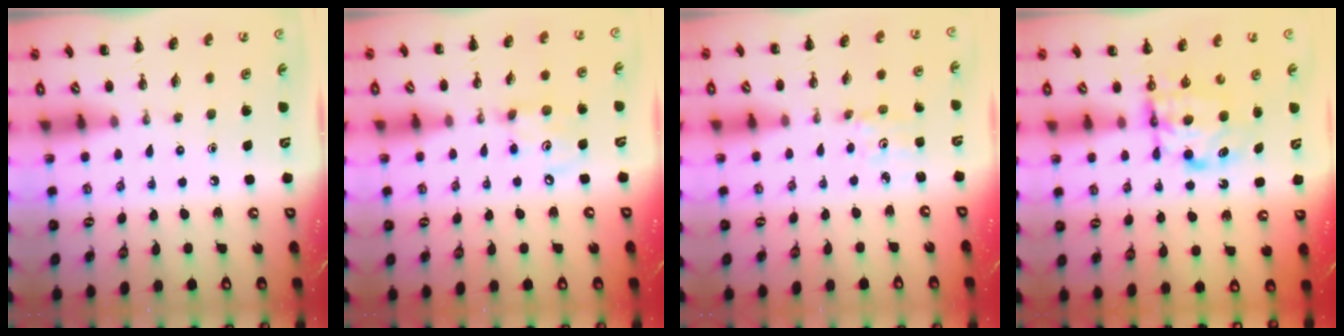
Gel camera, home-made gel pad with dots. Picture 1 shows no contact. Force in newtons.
{"total": 6.1, "press": 6.0, "slide": 1.1}
{"total": 1.6, "press": 1.6, "slide": 0.2}
{"total": 6.4, "press": 6.4, "slide": 0.4}